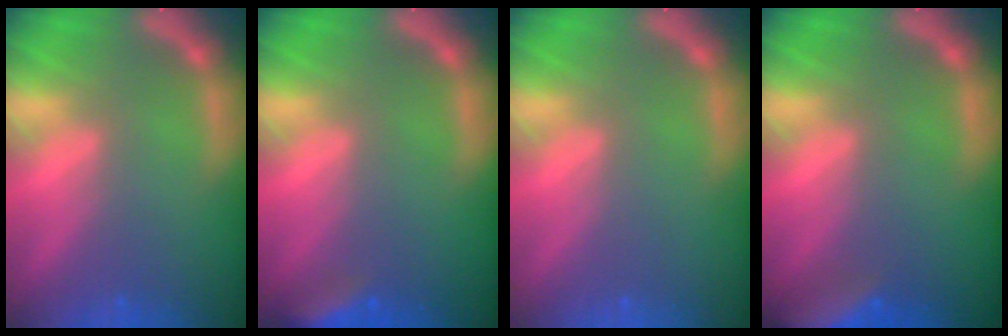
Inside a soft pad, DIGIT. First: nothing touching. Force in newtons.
{"total": 4.0}
{"total": 0.0}
{"total": 7.5}